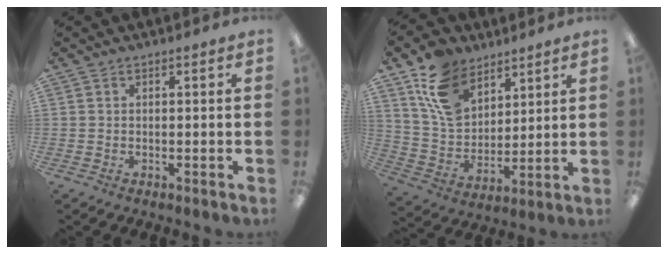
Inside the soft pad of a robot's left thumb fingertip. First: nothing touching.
{"total": 14.5, "force": [8.8, 9.6, 6.4], "torque": [-0.134, -0.029, 0.175]}